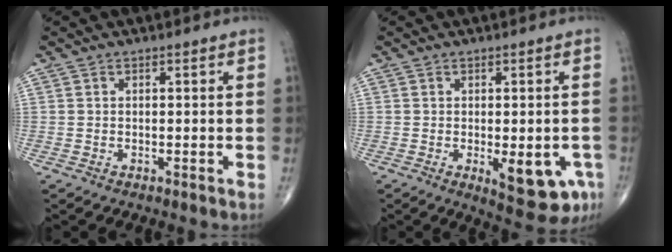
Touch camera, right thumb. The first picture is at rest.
{"total": 9.7, "force": [-3.1, 4.0, 8.3], "torque": [-0.083, -0.006, -0.029]}